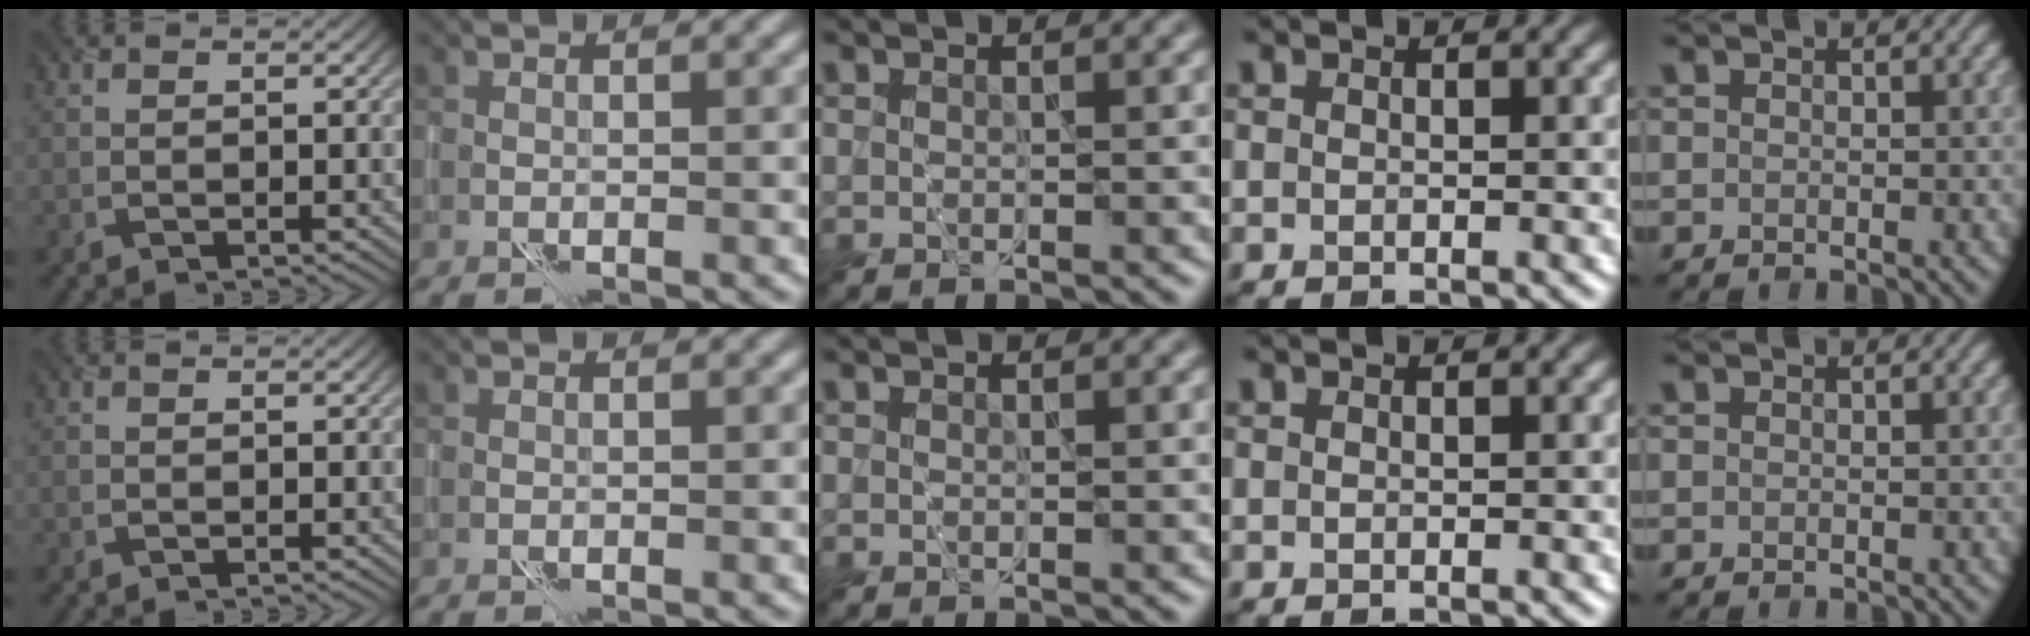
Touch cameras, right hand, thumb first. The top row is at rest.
{}